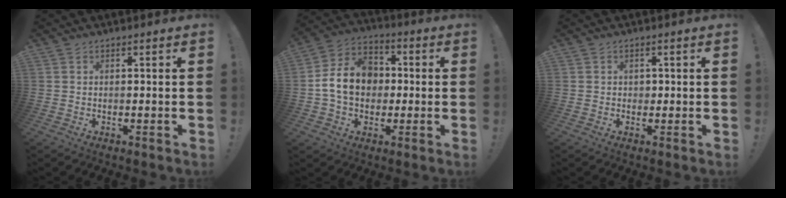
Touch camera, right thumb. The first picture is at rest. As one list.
[{"total": 15.2, "force": [0.4, 12.0, 9.3], "torque": [-0.162, 0.018, 0.016]}, {"total": 1.0, "force": [0.0, 1.0, 0.2], "torque": [0.005, -0.001, -0.001]}]